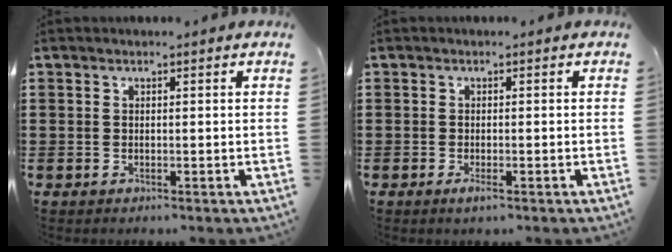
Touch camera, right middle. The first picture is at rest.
{"total": 1.0, "force": [-0.4, 0.2, 0.9], "torque": [-0.020, -0.005, -0.006]}